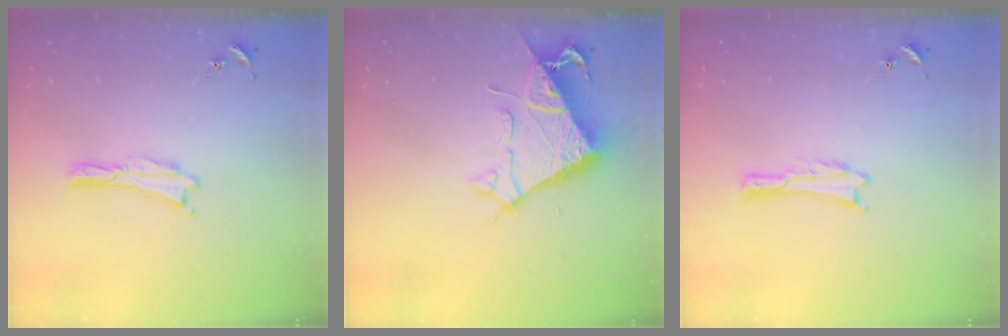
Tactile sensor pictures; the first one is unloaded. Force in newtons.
{"total": 6.8, "press": 6.7, "slide": 0.6}
{"total": 0.0}